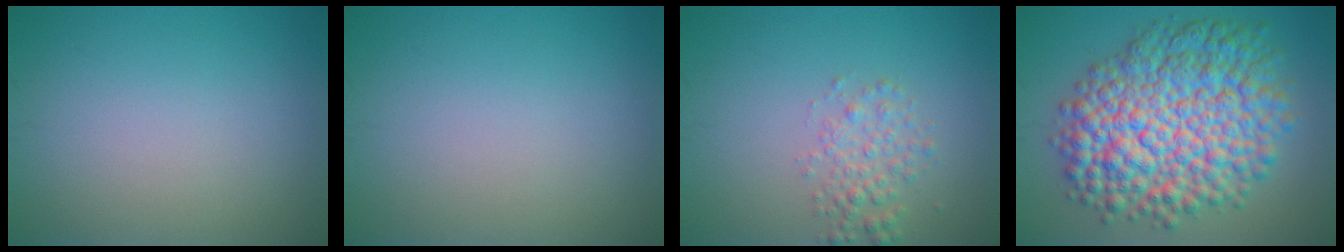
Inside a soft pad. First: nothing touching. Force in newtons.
{"total": 0.0}
{"total": 2.3, "press": 2.3, "slide": 0.1}
{"total": 12.5, "press": 12.5, "slide": 0.3}